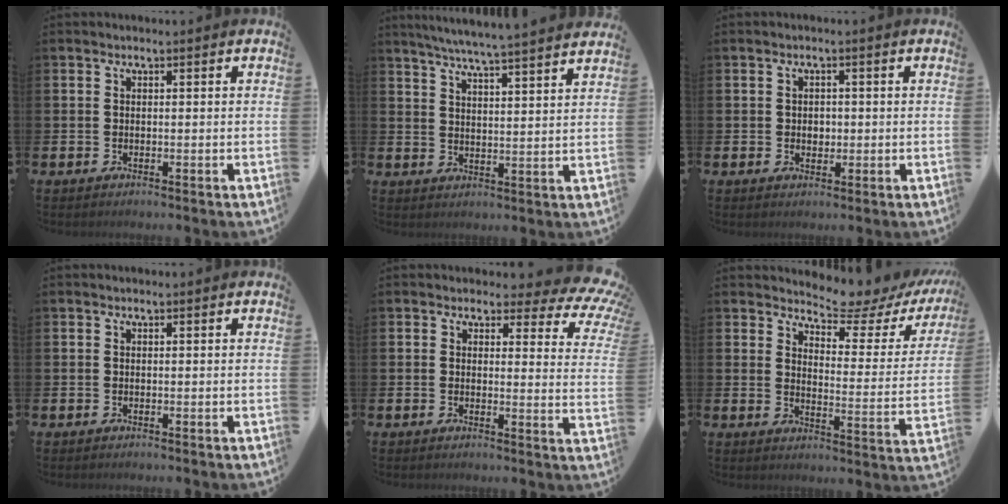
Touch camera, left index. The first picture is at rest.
{"total": 6.0, "force": [5.7, -0.8, 1.6], "torque": [-0.040, -0.041, 0.096]}
{"total": 1.5, "force": [0.2, 1.3, 0.6], "torque": [0.002, 0.004, -0.003]}
{"total": 0.0}
{"total": 3.7, "force": [2.7, 1.9, 1.6], "torque": [-0.014, -0.034, 0.035]}
{"total": 6.1, "force": [5.8, 1.4, 1.2], "torque": [-0.031, -0.055, 0.094]}